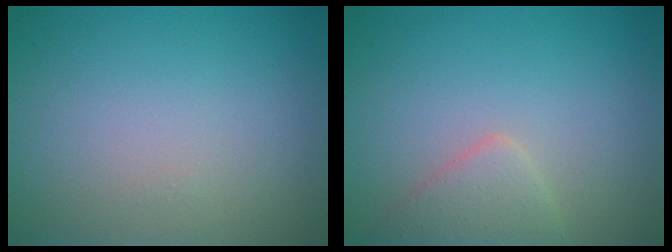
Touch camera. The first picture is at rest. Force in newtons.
{"total": 2.3, "press": 2.3, "slide": 0.0}